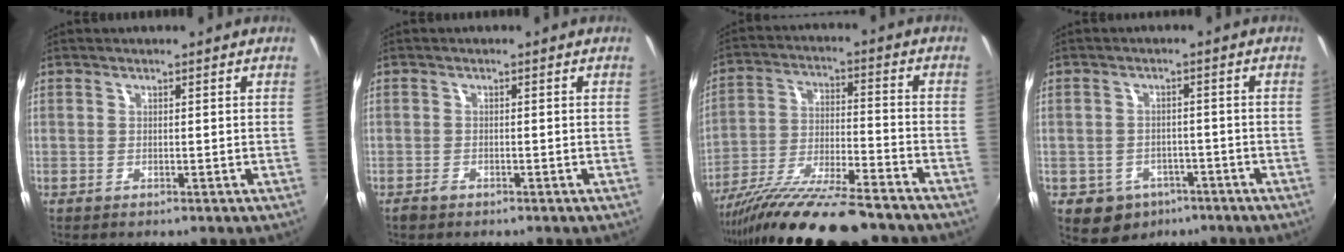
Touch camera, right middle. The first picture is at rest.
{"total": 1.3, "force": [-1.1, 0.7, 0.4], "torque": [-0.008, -0.003, -0.021]}
{"total": 18.1, "force": [-14.8, 2.5, 10.2], "torque": [-0.199, -0.041, -0.249]}
{"total": 7.7, "force": [-4.2, 6.0, 2.3], "torque": [-0.061, 0.006, -0.047]}